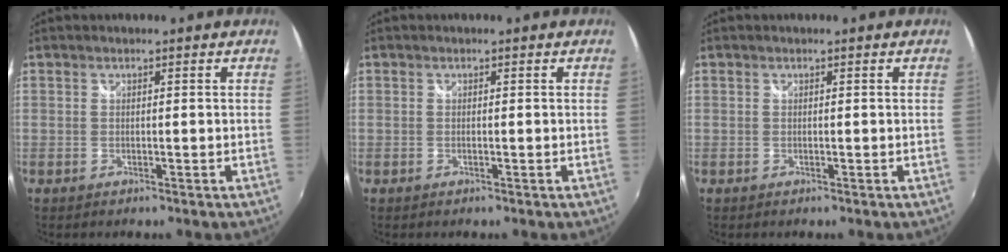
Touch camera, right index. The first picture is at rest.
{"total": 0.6, "force": [-0.4, -0.1, 0.4], "torque": [-0.007, -0.001, -0.006]}
{"total": 0.0}